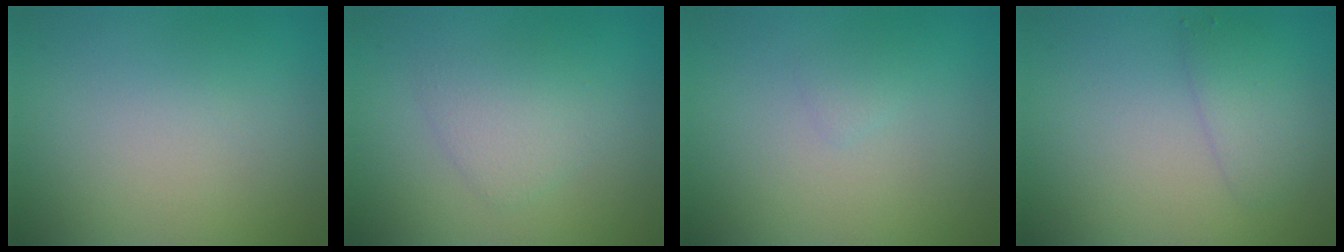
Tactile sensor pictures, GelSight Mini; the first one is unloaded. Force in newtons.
{"total": 2.2, "press": 2.2, "slide": 0.1}
{"total": 0.6, "press": 0.6, "slide": 0.1}
{"total": 2.1, "press": 2.1, "slide": 0.1}